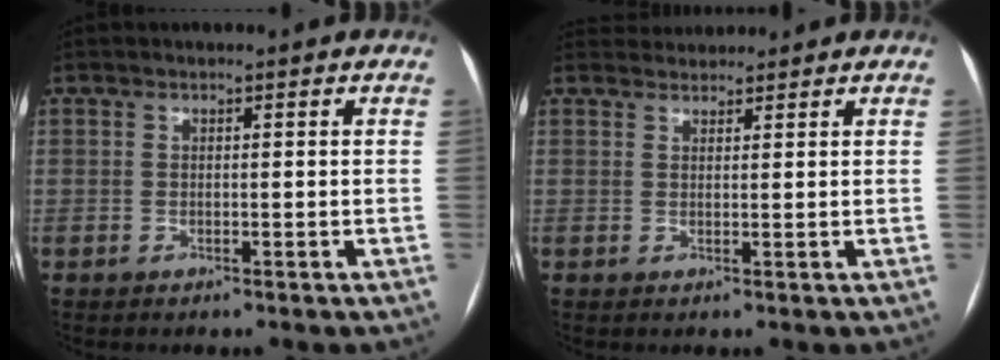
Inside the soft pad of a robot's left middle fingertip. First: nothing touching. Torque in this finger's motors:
{"motor_torque": [0.01, -0.03, -0.04, -0.01]}